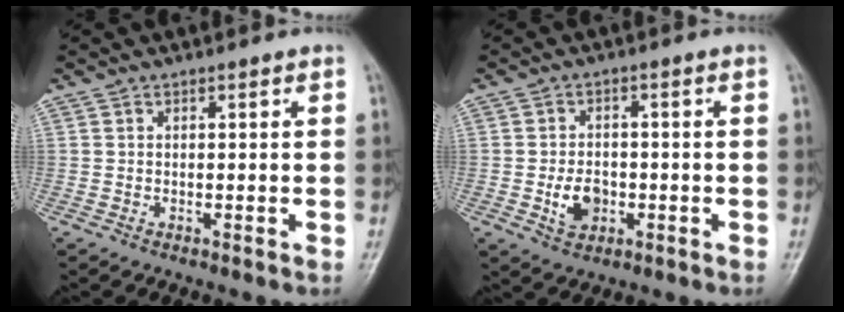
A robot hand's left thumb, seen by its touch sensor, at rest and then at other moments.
{"total": 5.6, "force": [-1.5, 4.0, 3.6], "torque": [-0.048, 0.005, -0.024]}